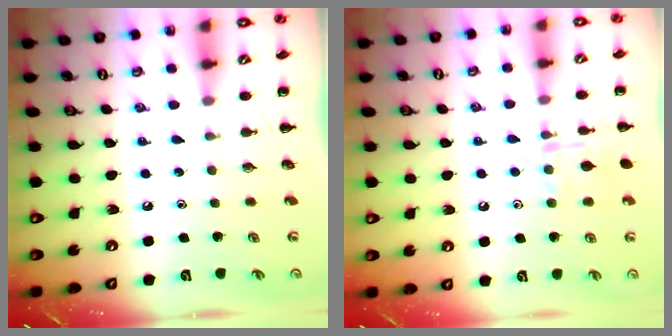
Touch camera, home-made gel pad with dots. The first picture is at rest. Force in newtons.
{"total": 9.6, "press": 9.6, "slide": 0.6}